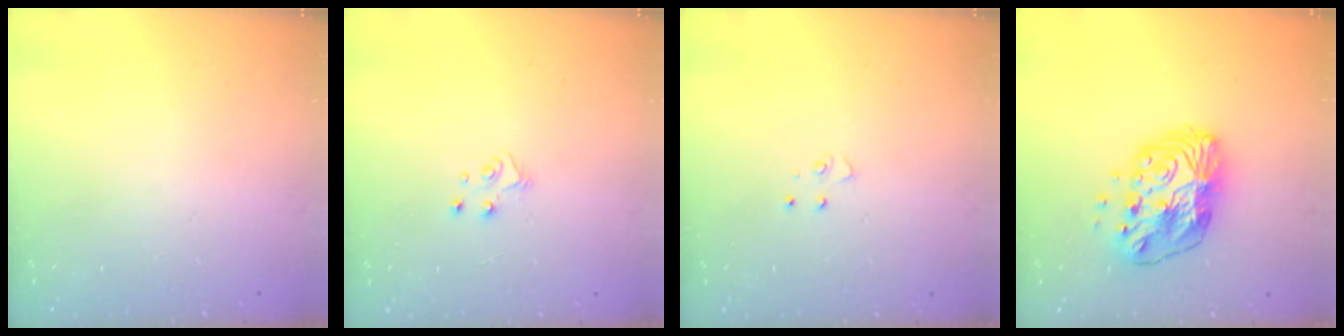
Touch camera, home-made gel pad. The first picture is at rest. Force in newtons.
{"total": 4.0, "press": 4.0, "slide": 0.2}
{"total": 4.1, "press": 4.1, "slide": 0.5}
{"total": 14.1, "press": 14.1, "slide": 1.2}